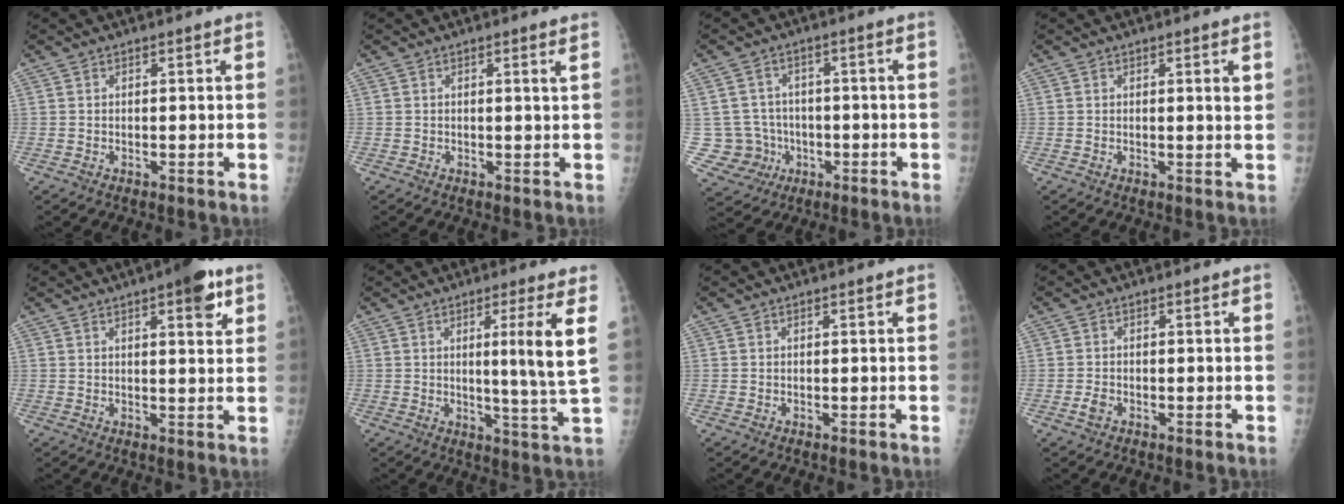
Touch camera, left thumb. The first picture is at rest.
{"total": 0.7, "force": [0.4, -0.2, 0.5], "torque": [-0.015, -0.008, 0.006]}
{"total": 7.8, "force": [-1.1, 7.5, 1.5], "torque": [-0.004, 0.016, -0.008]}
{"total": 1.7, "force": [0.7, 0.1, 1.5], "torque": [-0.022, -0.005, 0.009]}
{"total": 7.4, "force": [3.9, 2.2, 5.9], "torque": [-0.065, -0.014, 0.047]}
{"total": 9.6, "force": [2.8, -1.3, 9.0], "torque": [-0.143, -0.032, 0.045]}
{"total": 0.0}
{"total": 1.5, "force": [-0.7, 1.0, 1.0], "torque": [-0.021, 0.000, -0.014]}